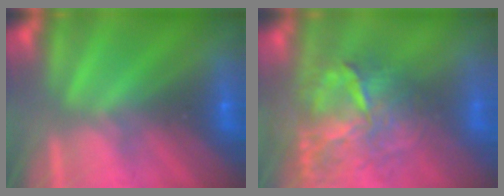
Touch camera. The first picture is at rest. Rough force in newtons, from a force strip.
{"total": 10.5}